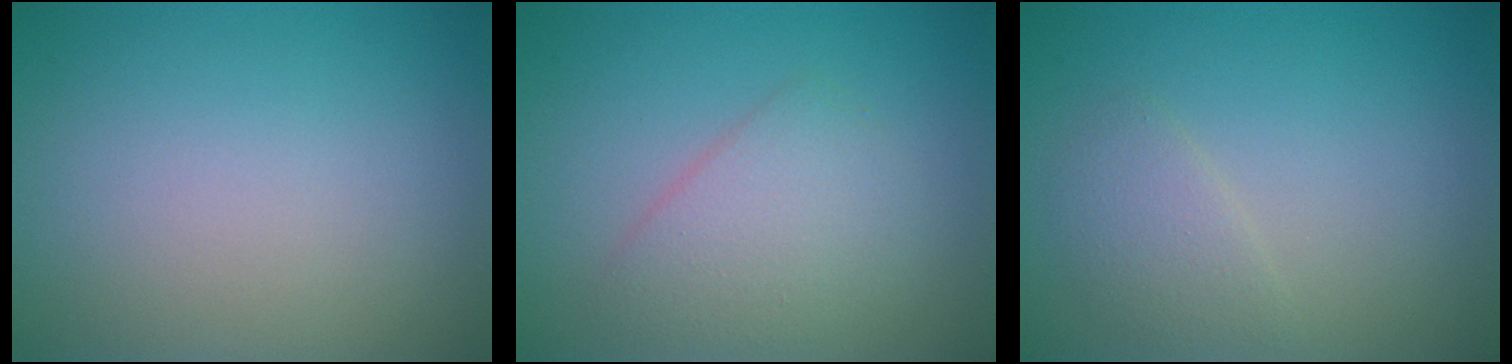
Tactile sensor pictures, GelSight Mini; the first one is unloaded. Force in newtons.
{"total": 3.0, "press": 3.0, "slide": 0.1}
{"total": 1.8, "press": 1.8, "slide": 0.2}